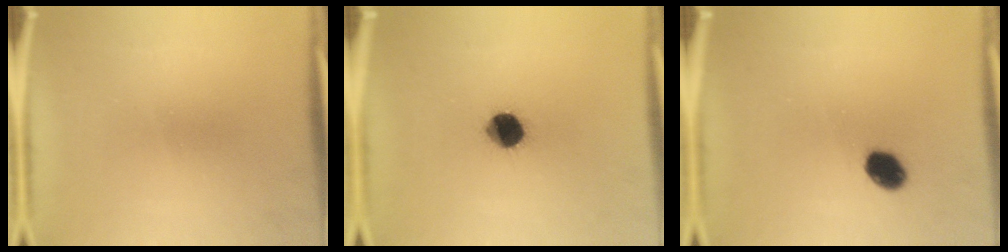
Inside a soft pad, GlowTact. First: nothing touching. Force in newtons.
{"total": 8.5}
{"total": 5.7}